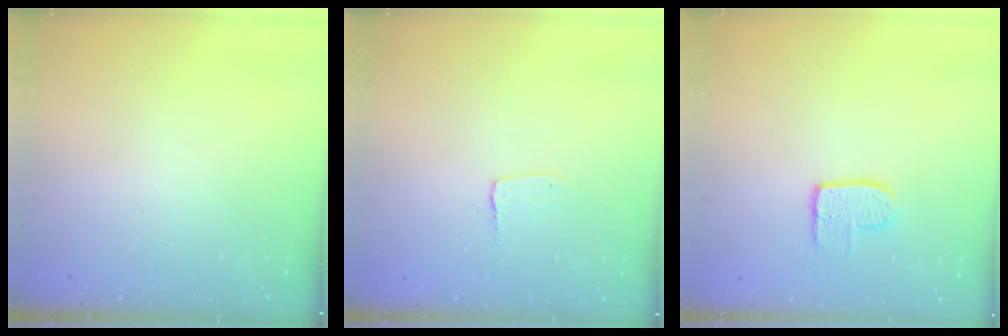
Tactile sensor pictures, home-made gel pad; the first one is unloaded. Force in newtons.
{"total": 3.5, "press": 3.4, "slide": 0.3}
{"total": 7.4, "press": 7.4, "slide": 0.2}